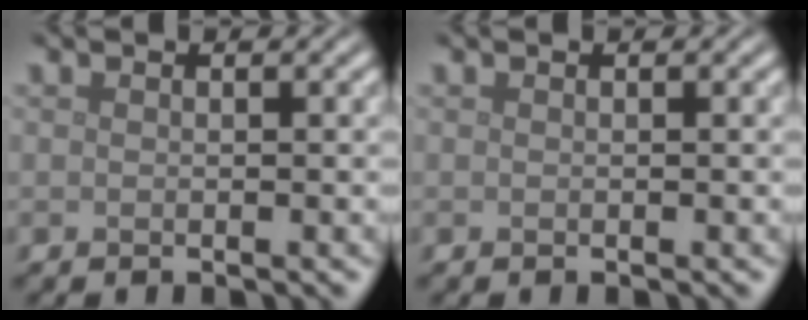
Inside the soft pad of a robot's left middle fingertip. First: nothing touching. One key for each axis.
{"total": 0.0}